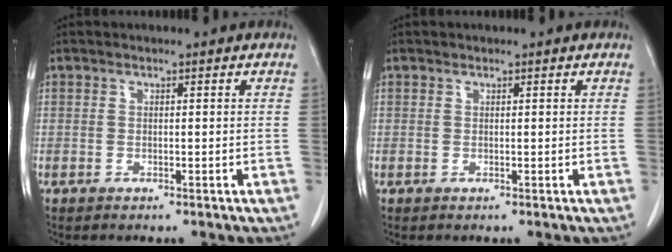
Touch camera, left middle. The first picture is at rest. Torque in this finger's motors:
{"motor_torque": [-0.25, -0.05, -0.05, -0.01]}